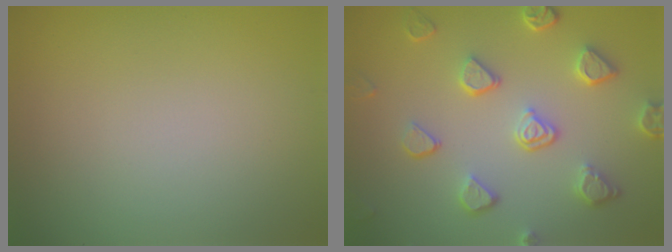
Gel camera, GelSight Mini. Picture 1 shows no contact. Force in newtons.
{"total": 4.0, "press": 3.6, "slide": 1.8}